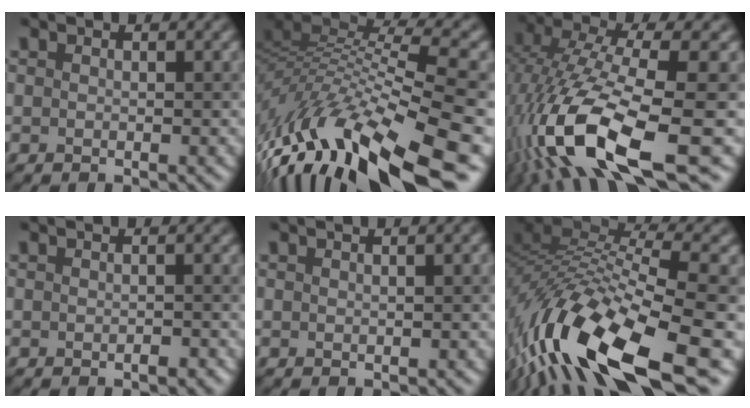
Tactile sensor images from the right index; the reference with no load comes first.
{"total": 14.5, "force": [-5.3, 4.4, 12.8], "torque": [-0.258, 0.025, -0.089]}
{"total": 14.1, "force": [-4.8, 4.4, 12.5], "torque": [-0.258, 0.004, -0.082]}
{"total": 0.7, "force": [-0.4, 0.1, 0.6], "torque": [-0.008, 0.002, -0.005]}
{"total": 0.9, "force": [-0.1, 0.0, 0.9], "torque": [-0.011, 0.002, 0.000]}
{"total": 14.5, "force": [-6.4, 4.6, 12.2], "torque": [-0.249, 0.017, -0.115]}